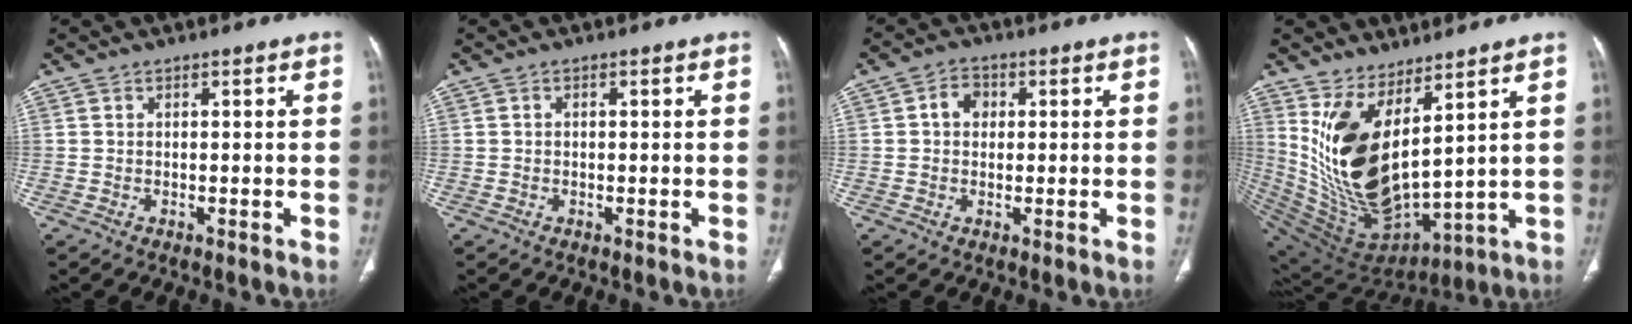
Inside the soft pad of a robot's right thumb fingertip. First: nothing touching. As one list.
[{"total": 0.0}, {"total": 3.9, "force": [0.7, 3.1, 2.2], "torque": [-0.020, 0.010, 0.008]}, {"total": 17.5, "force": [7.0, 7.7, 14.0], "torque": [-0.249, -0.069, 0.169]}]